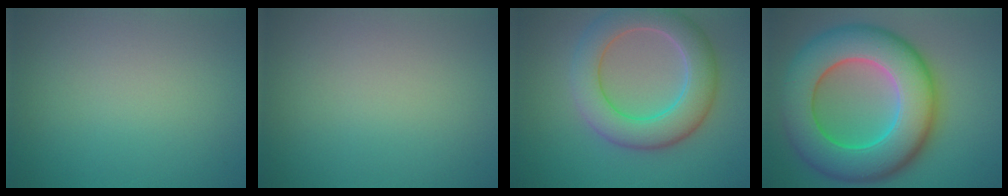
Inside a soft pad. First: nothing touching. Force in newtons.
{"total": 0.0}
{"total": 7.3, "press": 7.3, "slide": 0.7}
{"total": 12.7, "press": 12.7, "slide": 0.2}